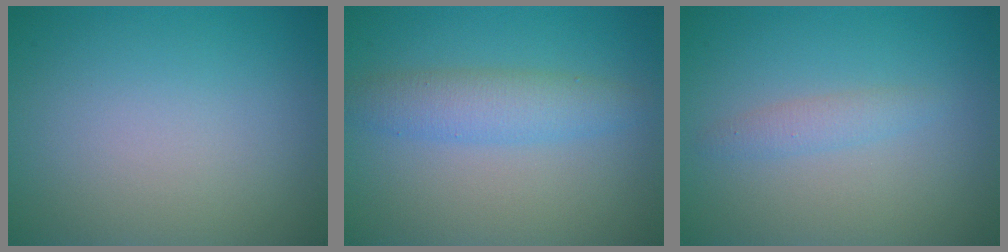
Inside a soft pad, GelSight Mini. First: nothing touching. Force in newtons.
{"total": 3.3, "press": 3.3, "slide": 0.1}
{"total": 1.4, "press": 1.4, "slide": 0.0}